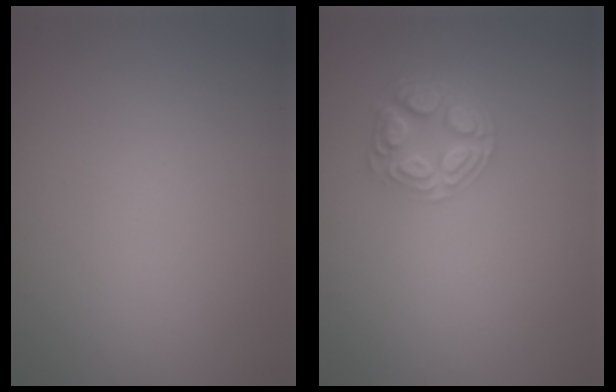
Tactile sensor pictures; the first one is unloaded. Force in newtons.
{"total": 4.5, "press": 3.3, "slide": 3.0}